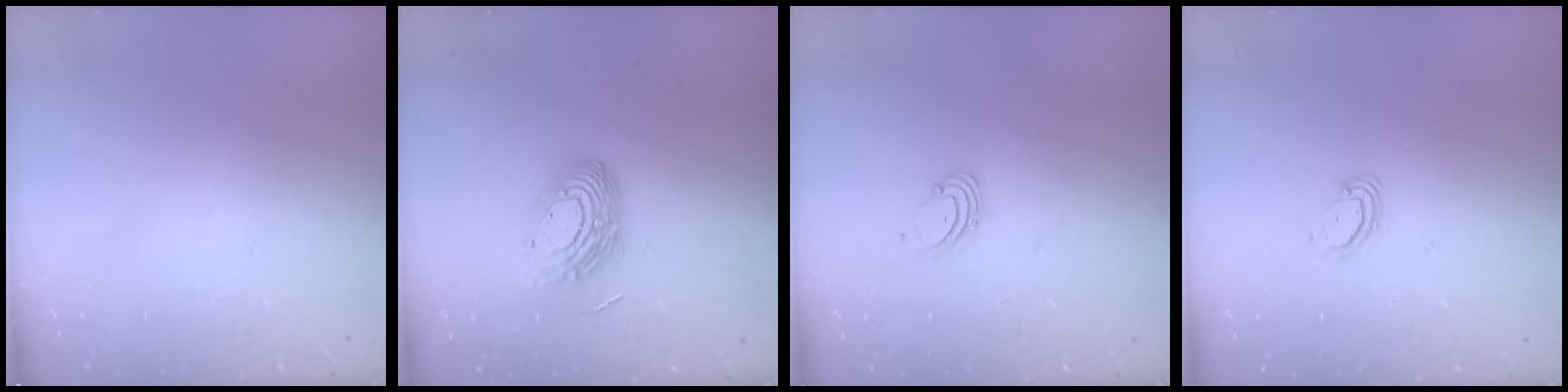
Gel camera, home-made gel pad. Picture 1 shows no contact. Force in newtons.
{"total": 14.8, "press": 14.8, "slide": 1.0}
{"total": 1.5, "press": 1.5, "slide": 0.1}
{"total": 2.8, "press": 2.8, "slide": 0.3}